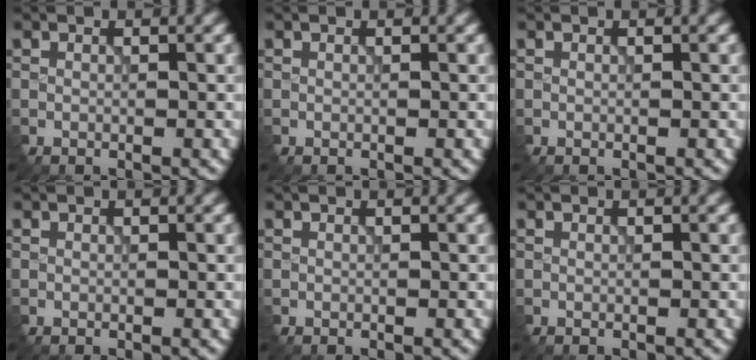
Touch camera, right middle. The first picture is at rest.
{"total": 0.0}
{"total": 0.0}
{"total": 0.0}
{"total": 0.0}
{"total": 0.0}